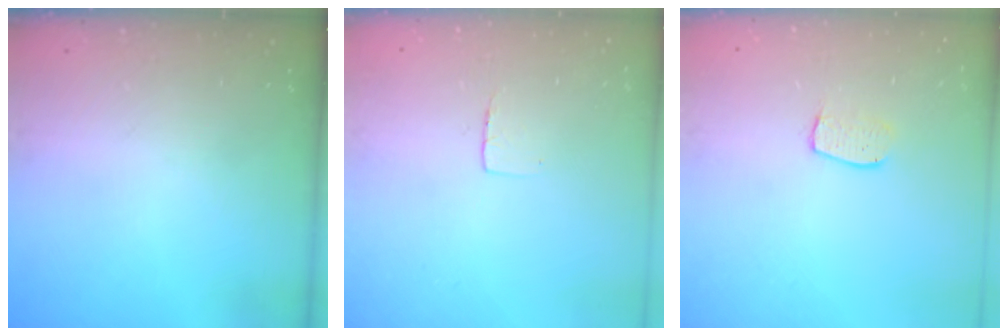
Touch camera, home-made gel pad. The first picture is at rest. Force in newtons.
{"total": 3.5, "press": 3.5, "slide": 0.3}
{"total": 6.3, "press": 6.2, "slide": 0.5}